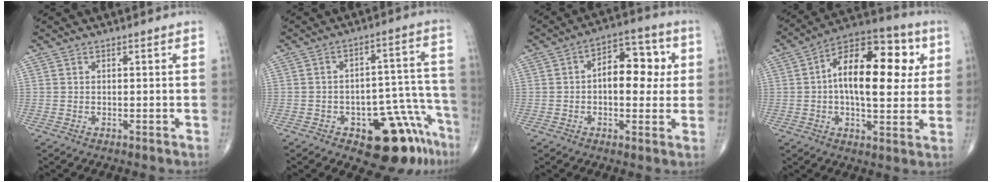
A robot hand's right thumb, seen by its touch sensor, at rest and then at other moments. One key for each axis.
{"total": 13.6, "fx": -8.0, "fy": 5.9, "fz": 9.2, "tx": -0.068, "ty": 0.073, "tz": -0.103}
{"total": 11.3, "fx": 1.1, "fy": 6.6, "fz": 9.1, "tx": -0.094, "ty": 0.022, "tz": 0.011}
{"total": 19.8, "fx": 3.3, "fy": 9.8, "fz": 16.8, "tx": -0.230, "ty": 0.019, "tz": 0.037}